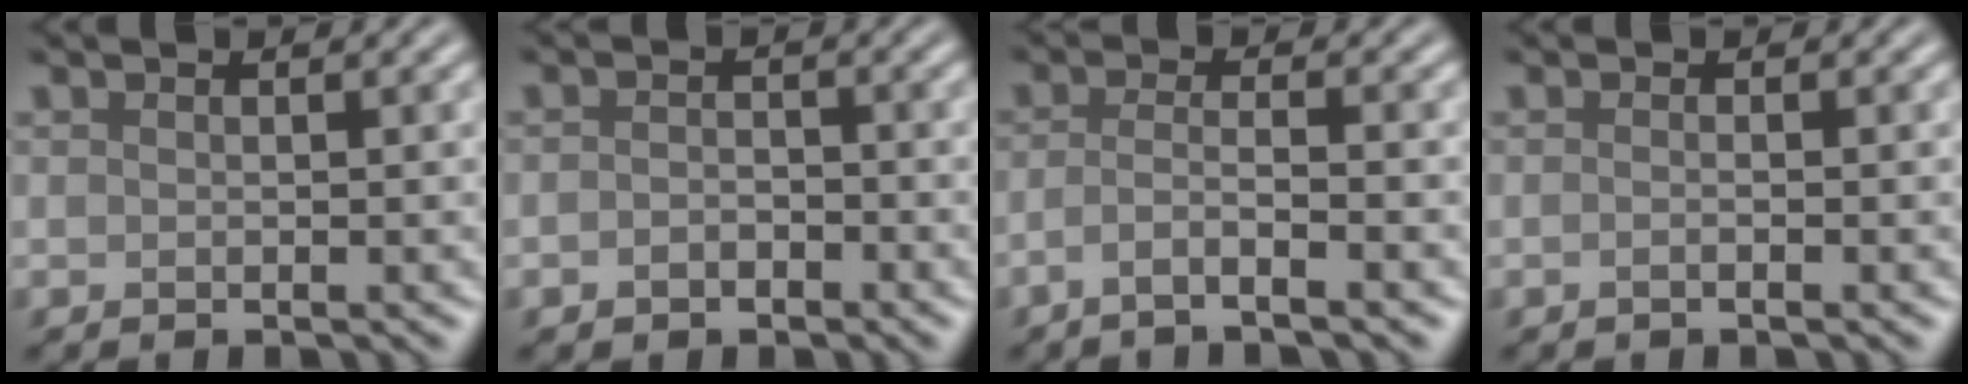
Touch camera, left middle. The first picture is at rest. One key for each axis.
{"total": 1.6, "fx": -0.8, "fy": 1.1, "fz": 0.8, "tx": -0.016, "ty": 0.001, "tz": -0.017}
{"total": 3.2, "fx": -1.9, "fy": 0.5, "fz": 2.6, "tx": -0.041, "ty": 0.002, "tz": -0.052}
{"total": 0.8, "fx": -0.3, "fy": 0.3, "fz": 0.7, "tx": -0.010, "ty": -0.006, "tz": -0.011}